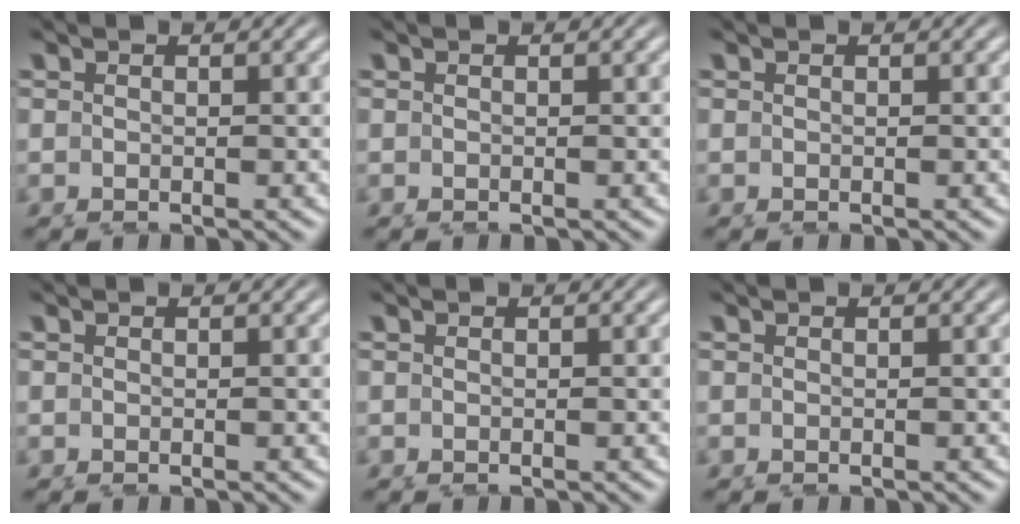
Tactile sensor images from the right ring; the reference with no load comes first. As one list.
[{"total": 0.0}, {"total": 0.0}, {"total": 0.0}, {"total": 0.0}, {"total": 0.0}]